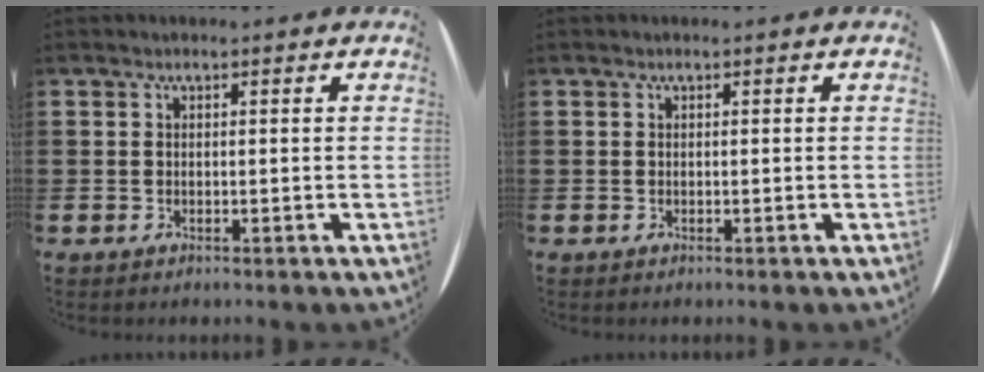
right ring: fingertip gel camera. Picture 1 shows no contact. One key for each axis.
{"total": 0.0}